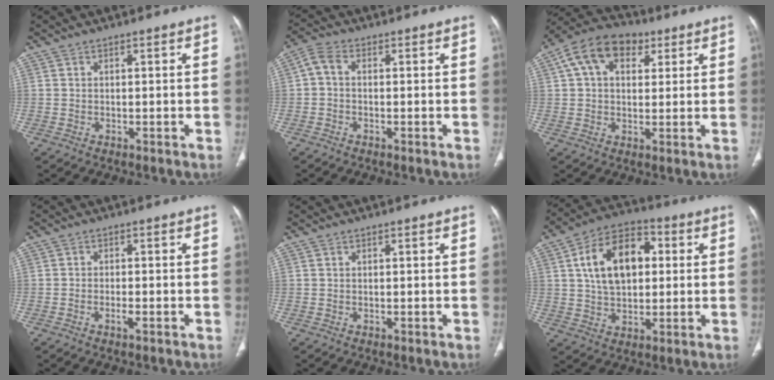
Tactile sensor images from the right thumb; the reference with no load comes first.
{"total": 3.3, "force": [-0.2, 2.0, 2.6], "torque": [-0.051, 0.010, -0.013]}
{"total": 12.6, "force": [4.7, 8.4, 8.1], "torque": [-0.124, 0.018, 0.073]}
{"total": 1.6, "force": [-0.9, 0.5, 1.2], "torque": [-0.024, 0.007, -0.015]}
{"total": 0.0}
{"total": 15.1, "force": [3.1, 9.5, 11.4], "torque": [-0.170, 0.014, 0.047]}